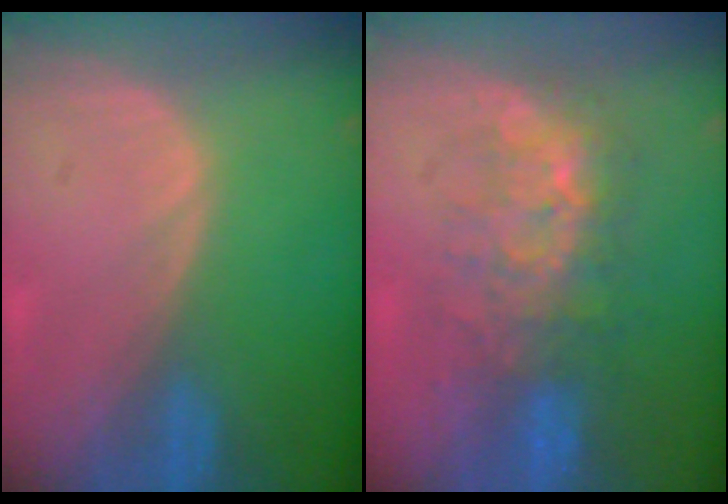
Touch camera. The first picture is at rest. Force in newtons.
{"total": 7.9, "press": 7.7, "slide": 1.6}